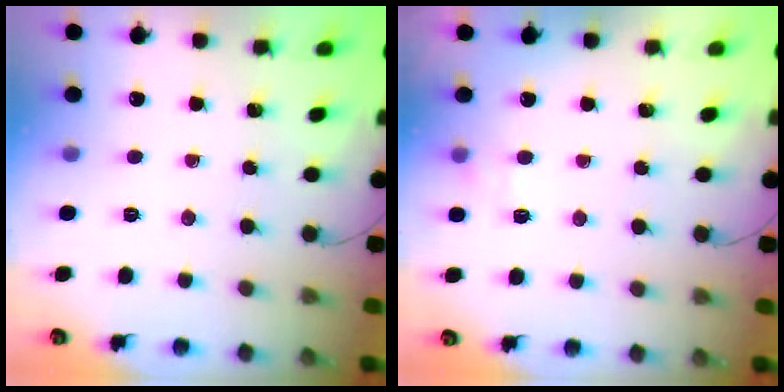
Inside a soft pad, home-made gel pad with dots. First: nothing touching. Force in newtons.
{"total": 4.4, "press": 4.0, "slide": 1.6}